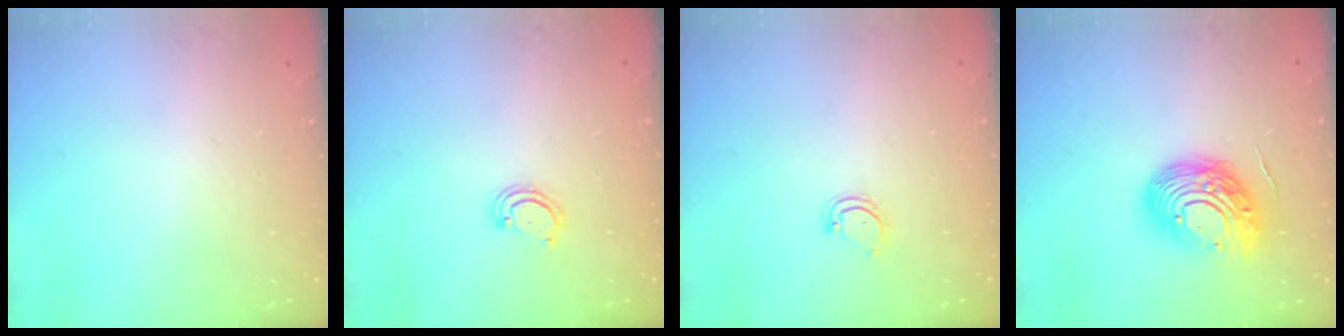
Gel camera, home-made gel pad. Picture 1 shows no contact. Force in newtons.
{"total": 3.1, "press": 3.1, "slide": 0.4}
{"total": 3.9, "press": 3.9, "slide": 0.2}
{"total": 14.4, "press": 14.2, "slide": 2.0}